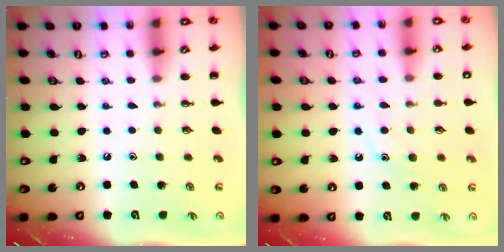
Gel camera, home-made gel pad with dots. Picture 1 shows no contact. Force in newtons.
{"total": 9.5, "press": 9.5, "slide": 1.3}